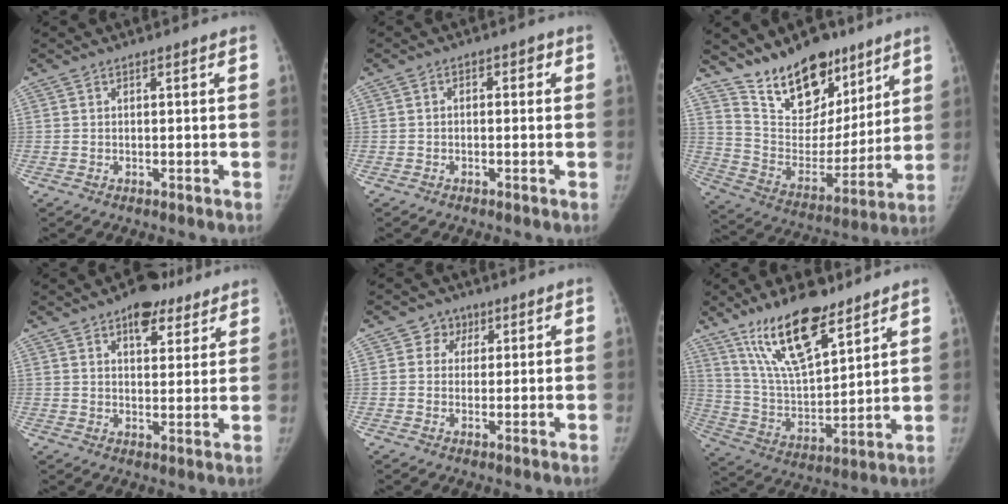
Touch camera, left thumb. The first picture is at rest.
{"total": 1.7, "force": [0.0, 1.3, 1.1], "torque": [0.001, 0.010, -0.009]}
{"total": 18.8, "force": [13.5, 10.0, 8.4], "torque": [-0.081, -0.084, 0.232]}
{"total": 9.4, "force": [6.0, 5.0, 5.2], "torque": [-0.034, -0.023, 0.083]}
{"total": 3.8, "force": [1.5, 3.4, 0.6], "torque": [0.020, 0.001, 0.014]}
{"total": 18.1, "force": [12.2, 6.4, 11.7], "torque": [-0.174, -0.062, 0.232]}